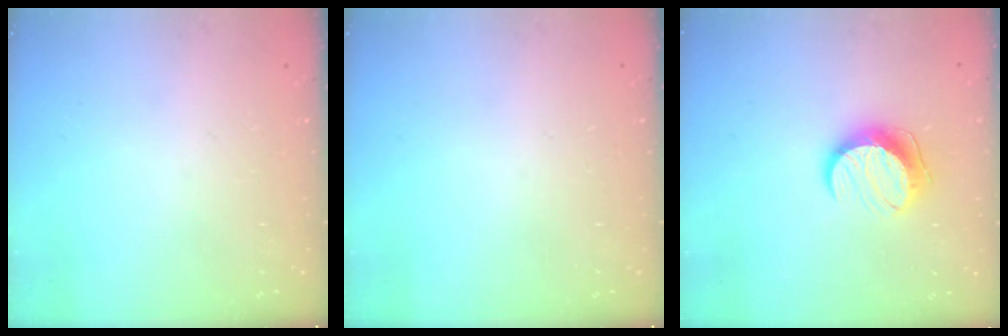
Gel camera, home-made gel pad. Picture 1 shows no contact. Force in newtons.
{"total": 0.0}
{"total": 10.5, "press": 10.5, "slide": 0.0}